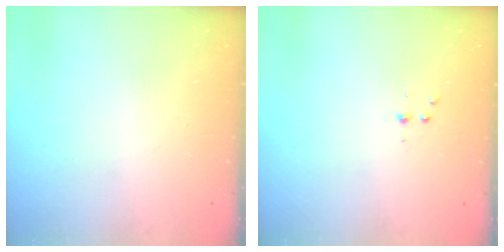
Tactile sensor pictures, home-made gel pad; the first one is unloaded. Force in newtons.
{"total": 3.2, "press": 3.1, "slide": 0.4}